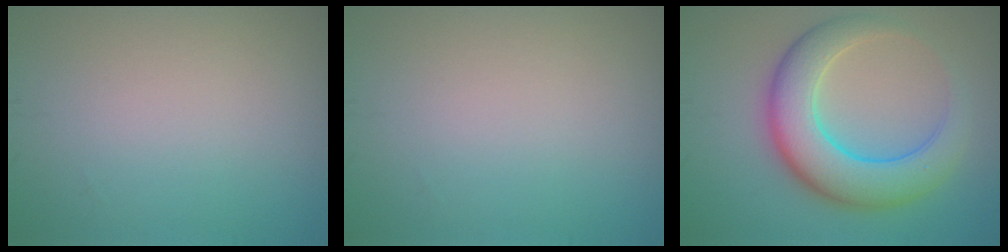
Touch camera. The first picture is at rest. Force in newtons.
{"total": 0.0}
{"total": 7.9, "press": 7.9, "slide": 0.2}